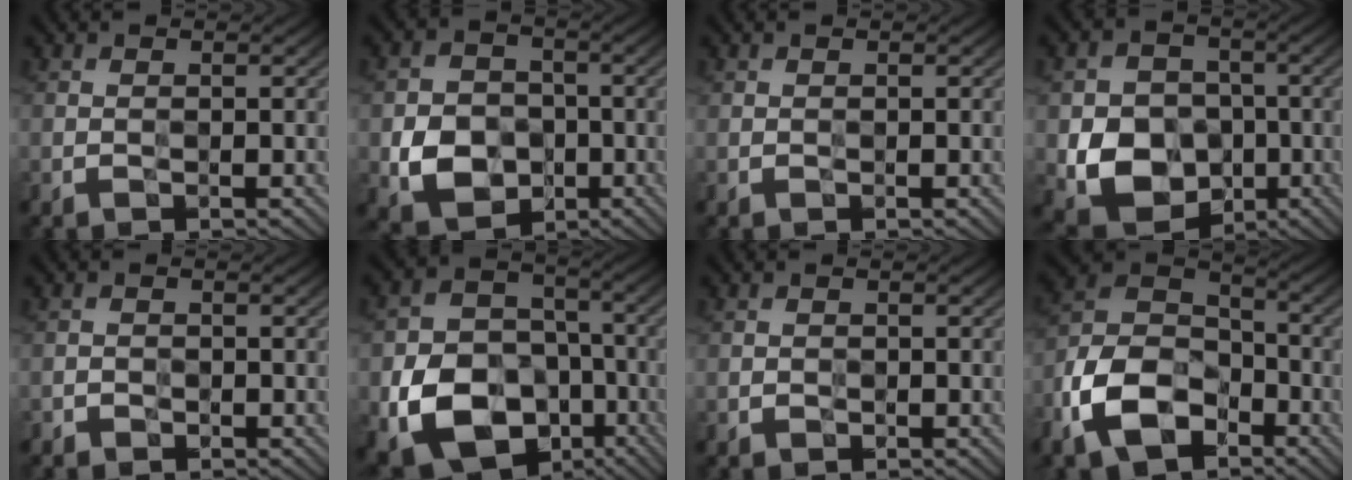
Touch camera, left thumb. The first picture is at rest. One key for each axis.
{"total": 7.8, "fx": -2.2, "fy": 6.3, "fz": 4.1, "tx": -0.089, "ty": -0.016, "tz": -0.046}
{"total": 0.0}
{"total": 11.2, "fx": -2.9, "fy": 8.8, "fz": 6.2, "tx": -0.126, "ty": -0.031, "tz": -0.060}
{"total": 1.0, "fx": -0.7, "fy": 0.7, "fz": 0.1, "tx": 0.000, "ty": 0.000, "tz": -0.014}
{"total": 15.8, "fx": -6.2, "fy": 11.7, "fz": 8.6, "tx": -0.186, "ty": -0.054, "tz": -0.103}
{"total": 0.6, "fx": -0.3, "fy": 0.5, "fz": 0.1, "tx": -0.001, "ty": -0.003, "tz": -0.008}
{"total": 12.8, "fx": -6.8, "fy": 7.6, "fz": 7.7, "tx": -0.183, "ty": -0.013, "tz": -0.146}